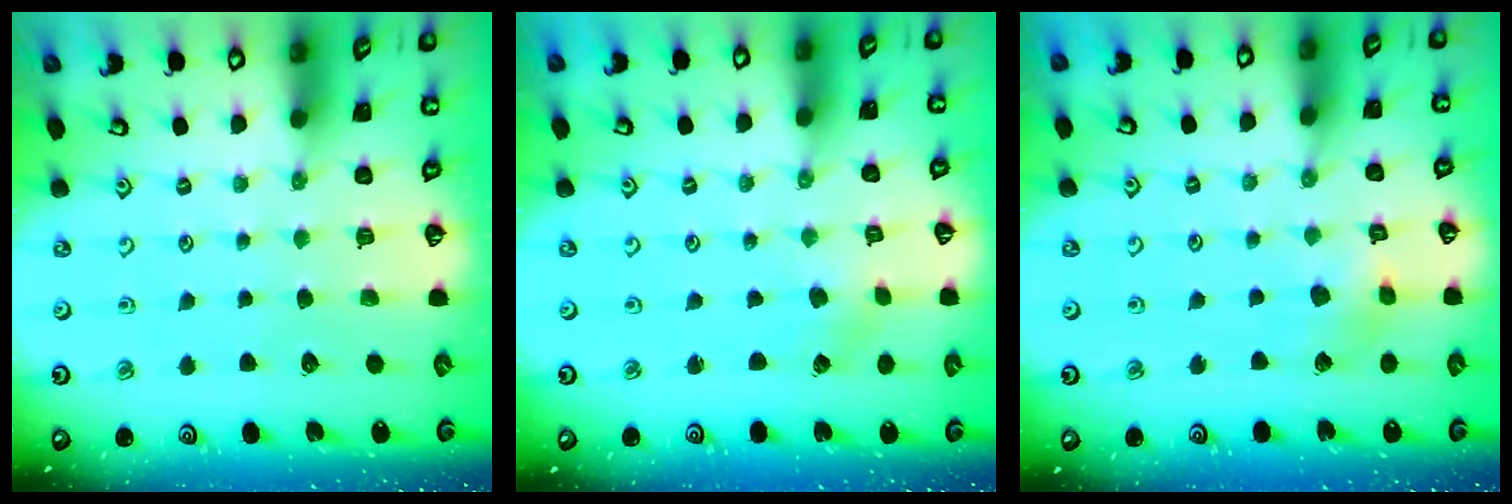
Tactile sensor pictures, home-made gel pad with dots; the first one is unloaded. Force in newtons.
{"total": 0.0}
{"total": 5.8, "press": 5.8, "slide": 0.4}